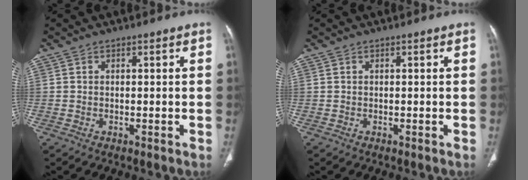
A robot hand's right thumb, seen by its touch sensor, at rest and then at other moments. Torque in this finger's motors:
{"motor_torque": [0.00, 0.00, 0.02, 0.02, 0.00]}